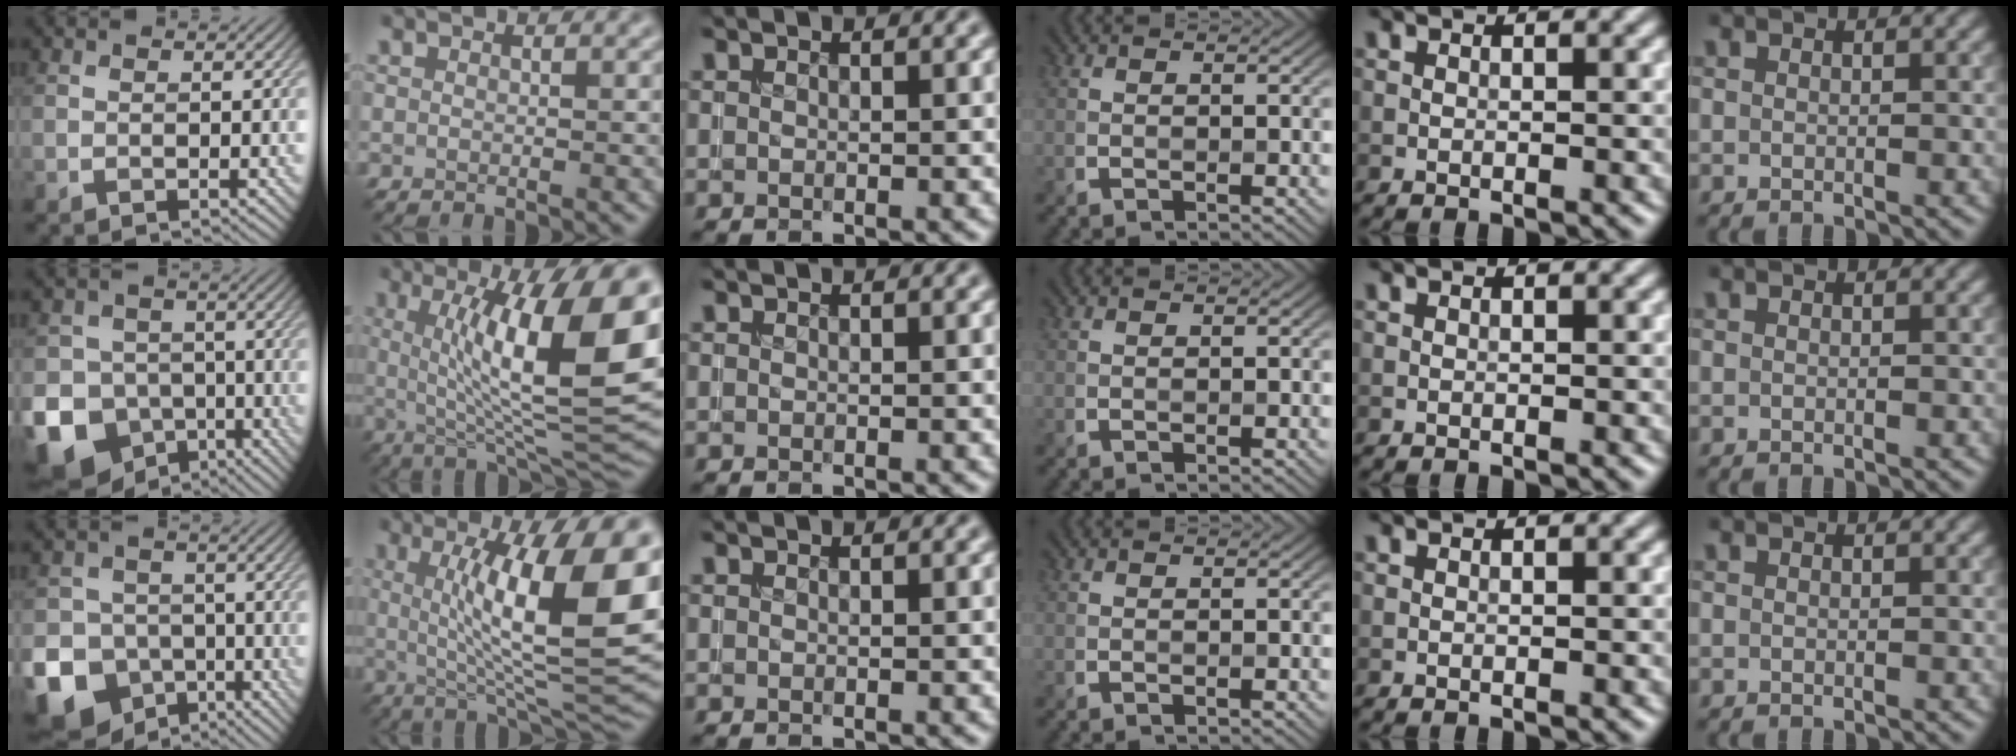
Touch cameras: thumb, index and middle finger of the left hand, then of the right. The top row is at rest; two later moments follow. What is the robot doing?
{"motion": "insert", "object": "coin"}